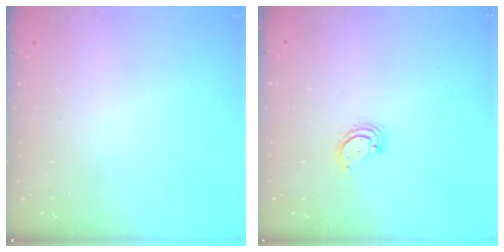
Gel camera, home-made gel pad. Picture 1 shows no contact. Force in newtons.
{"total": 2.6, "press": 2.6, "slide": 0.1}